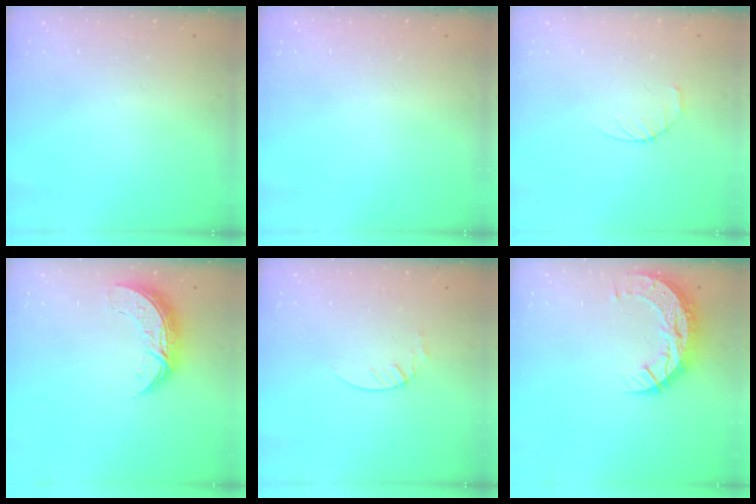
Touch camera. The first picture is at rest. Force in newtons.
{"total": 0.0}
{"total": 3.2, "press": 3.1, "slide": 0.4}
{"total": 7.8, "press": 7.8, "slide": 0.7}
{"total": 2.1, "press": 2.1, "slide": 0.2}
{"total": 10.3, "press": 10.2, "slide": 0.7}